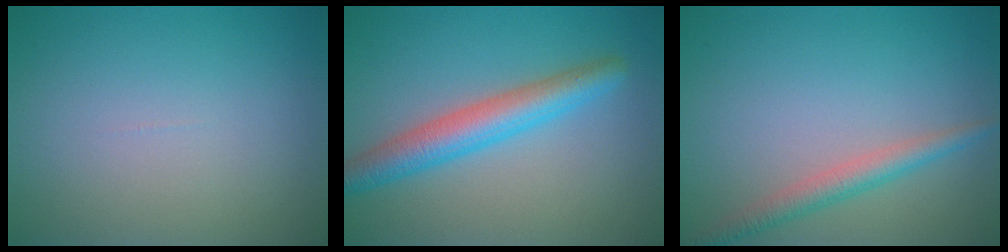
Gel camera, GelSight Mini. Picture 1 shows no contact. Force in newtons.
{"total": 4.6, "press": 4.6, "slide": 0.1}
{"total": 2.5, "press": 2.5, "slide": 0.1}